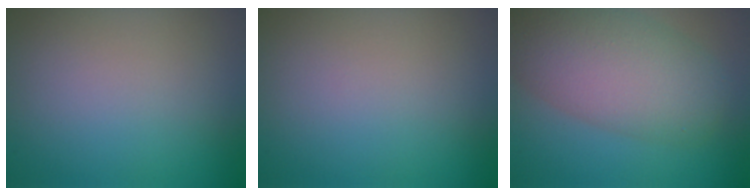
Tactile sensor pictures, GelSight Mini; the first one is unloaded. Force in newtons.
{"total": 0.0}
{"total": 8.5, "press": 8.5, "slide": 0.5}